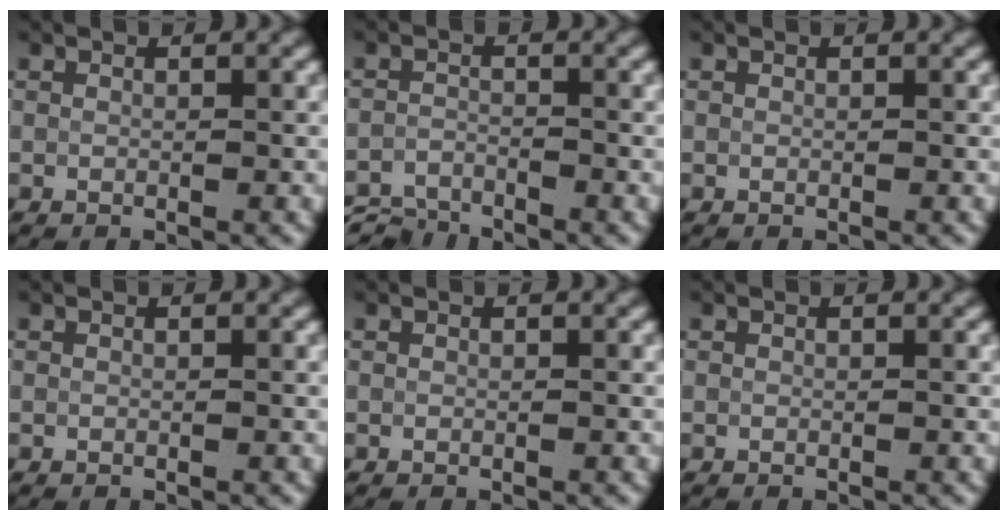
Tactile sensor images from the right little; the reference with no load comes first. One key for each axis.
{"total": 3.5, "fx": -3.4, "fy": 0.7, "fz": 0.7, "tx": -0.016, "ty": -0.008, "tz": -0.070}
{"total": 0.0}
{"total": 0.0}
{"total": 0.0}
{"total": 0.0}